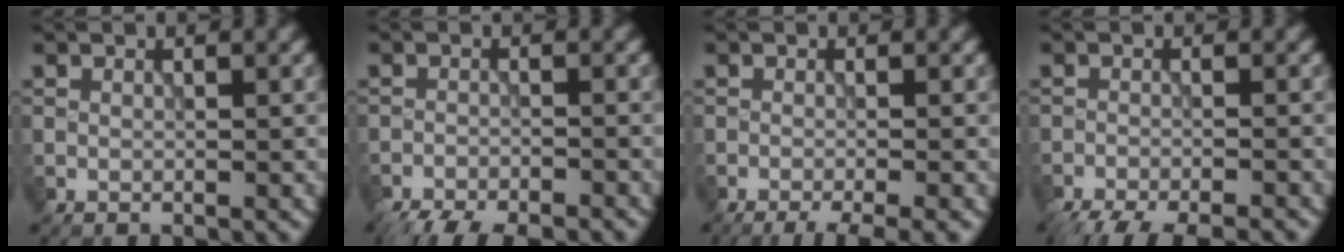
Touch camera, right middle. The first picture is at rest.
{"total": 7.9, "force": [-7.2, 1.9, 2.6], "torque": [-0.046, -0.024, -0.110]}
{"total": 4.8, "force": [-3.3, 1.1, 3.3], "torque": [-0.034, -0.008, -0.048]}
{"total": 8.5, "force": [-7.6, 1.8, 3.5], "torque": [-0.055, -0.026, -0.111]}